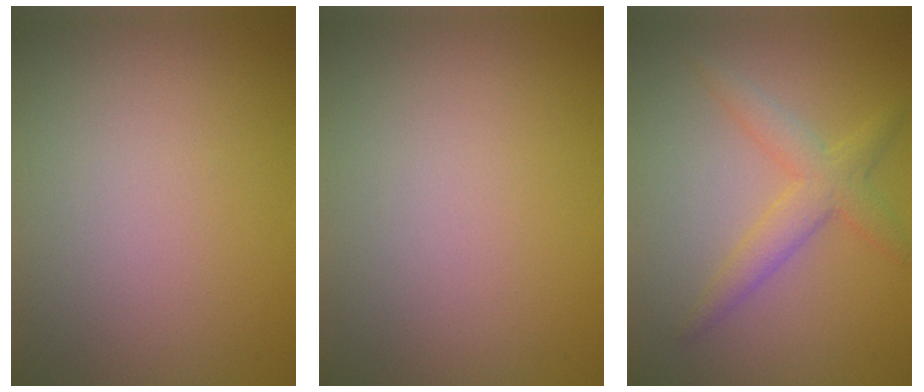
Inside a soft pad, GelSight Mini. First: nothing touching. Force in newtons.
{"total": 0.0}
{"total": 3.1, "press": 3.1, "slide": 0.1}